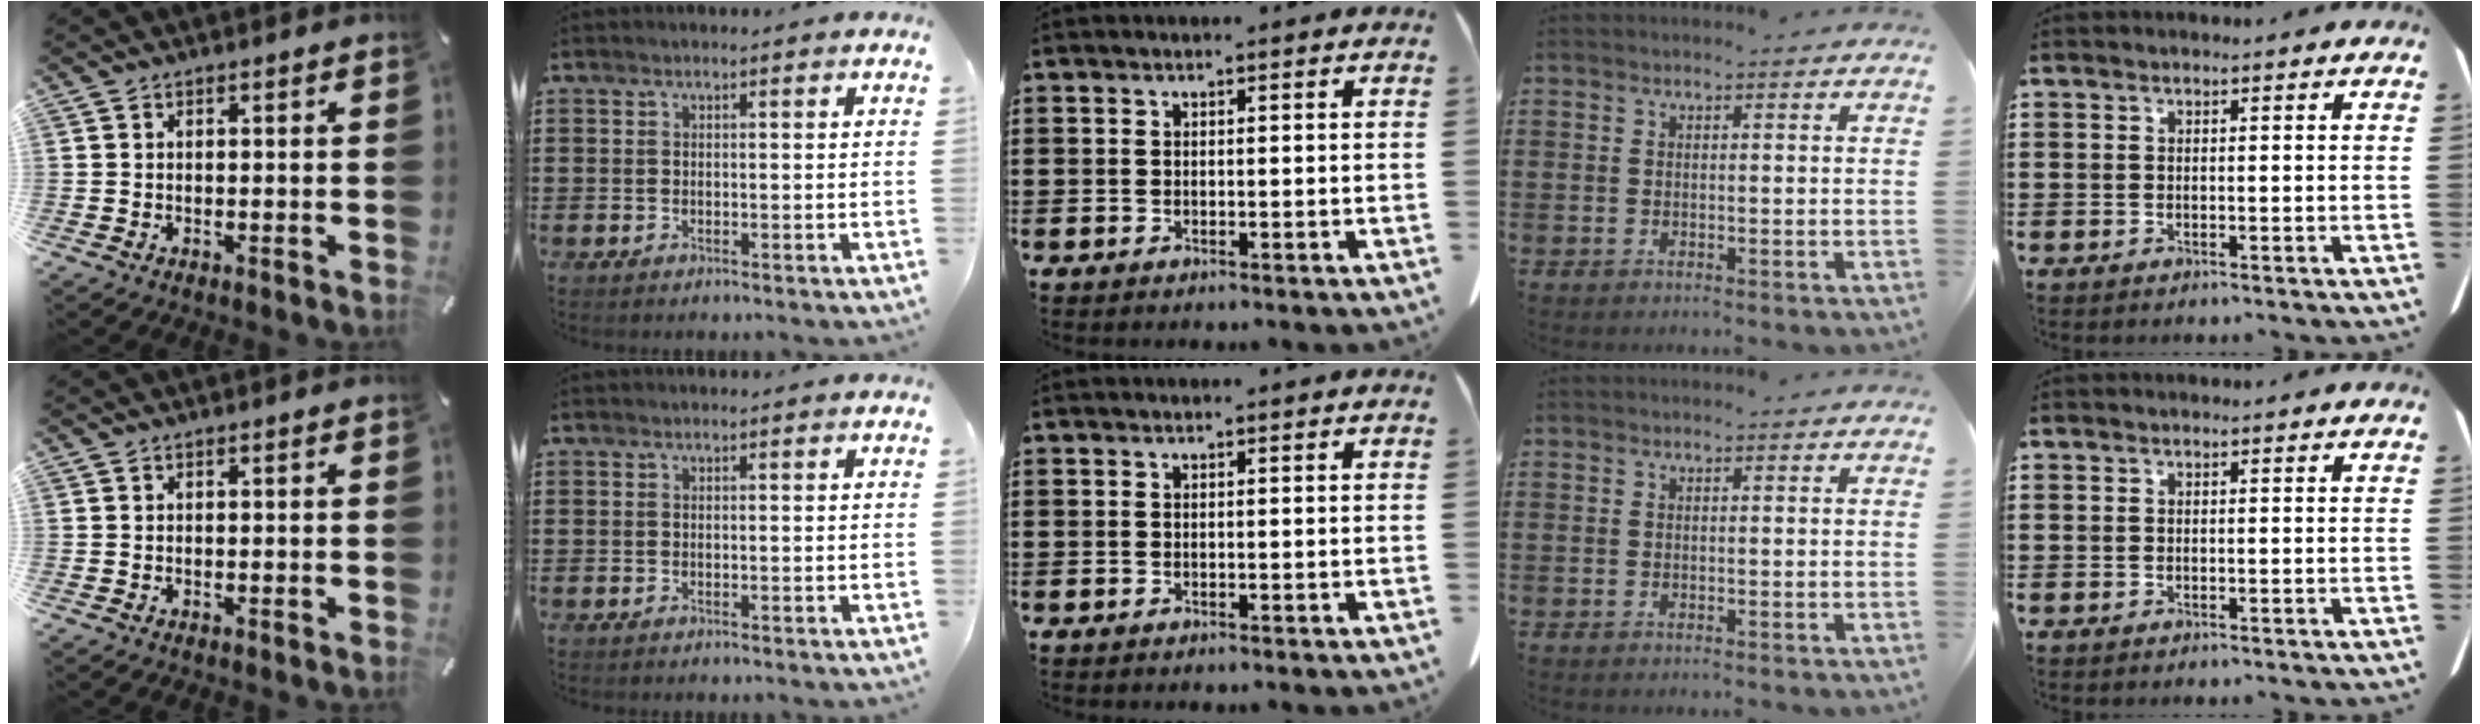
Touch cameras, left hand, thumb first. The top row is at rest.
{}